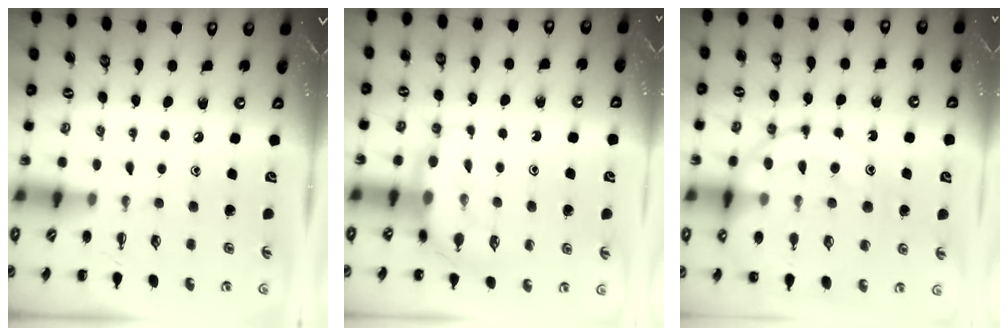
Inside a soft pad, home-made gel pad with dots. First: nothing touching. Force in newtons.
{"total": 7.7, "press": 7.6, "slide": 1.1}
{"total": 18.4, "press": 18.3, "slide": 2.2}